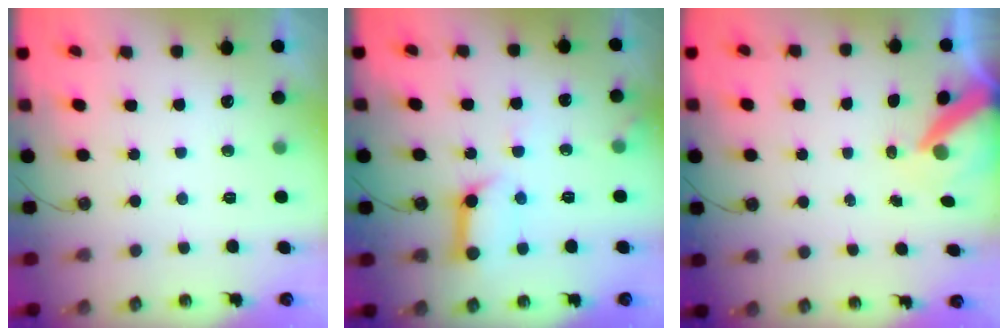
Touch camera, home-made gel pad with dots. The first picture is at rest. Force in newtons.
{"total": 12.5, "press": 12.5, "slide": 1.2}
{"total": 8.5, "press": 8.4, "slide": 0.8}